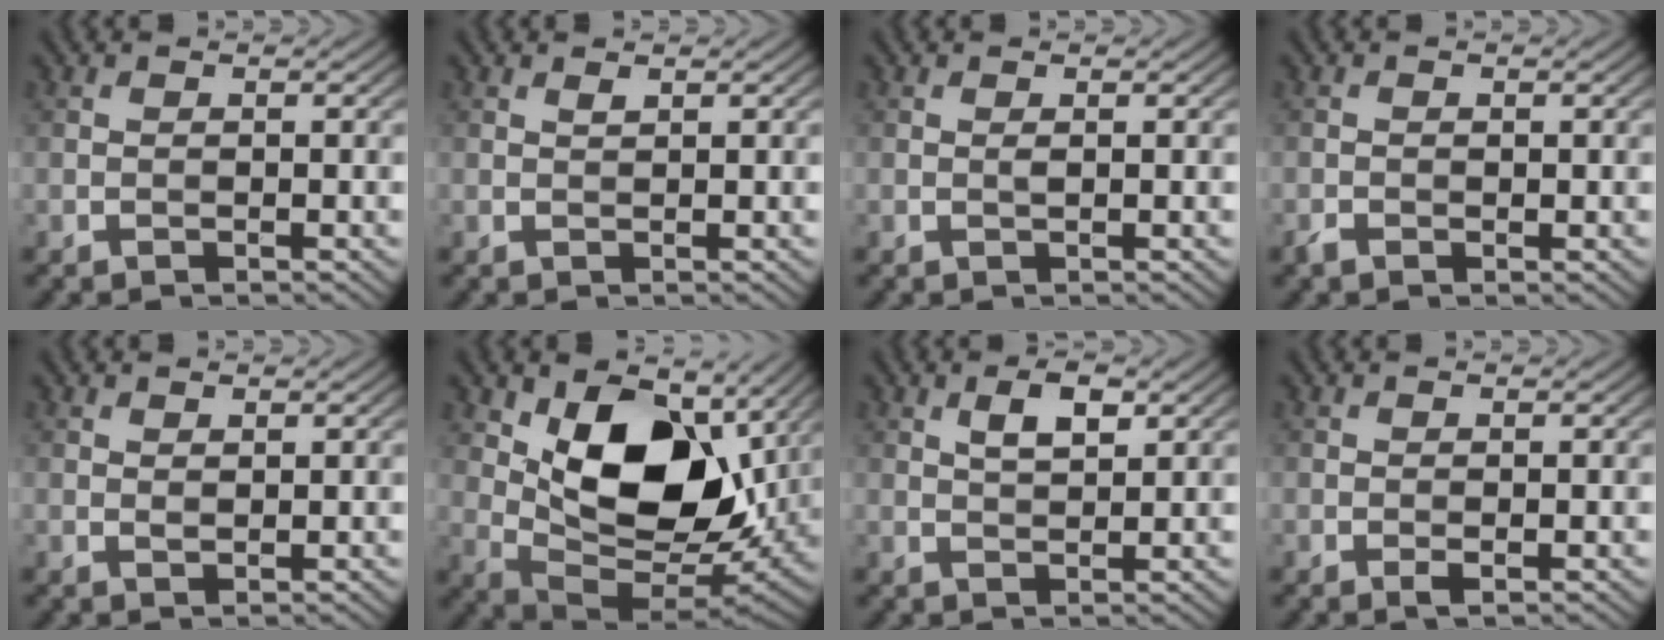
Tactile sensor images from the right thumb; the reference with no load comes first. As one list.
[{"total": 0.6, "force": [0.5, 0.2, 0.3], "torque": [-0.007, -0.001, 0.012]}, {"total": 0.7, "force": [0.3, 0.1, 0.6], "torque": [-0.013, 0.000, 0.005]}, {"total": 0.8, "force": [-0.3, 0.5, 0.5], "torque": [-0.011, -0.002, -0.007]}, {"total": 1.0, "force": [0.8, 0.4, 0.6], "torque": [-0.014, -0.004, 0.017]}, {"total": 14.4, "force": [3.9, 8.7, 10.9], "torque": [-0.176, -0.014, 0.077]}, {"total": 3.5, "force": [1.7, 1.4, 2.7], "torque": [-0.052, 0.000, 0.033]}, {"total": 0.8, "force": [-0.1, 0.2, 0.7], "torque": [-0.015, -0.001, -0.003]}]